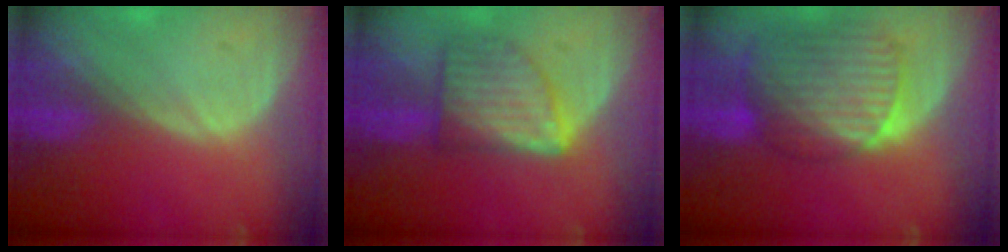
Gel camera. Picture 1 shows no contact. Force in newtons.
{"total": 7.1, "press": 7.1, "slide": 0.1}
{"total": 10.7, "press": 9.1, "slide": 5.6}